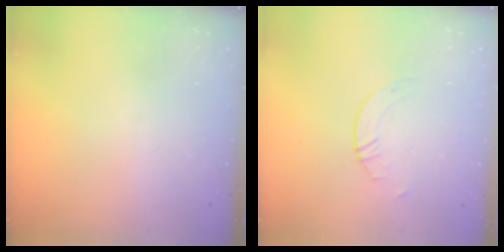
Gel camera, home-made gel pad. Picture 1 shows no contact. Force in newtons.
{"total": 2.6, "press": 2.6, "slide": 0.2}